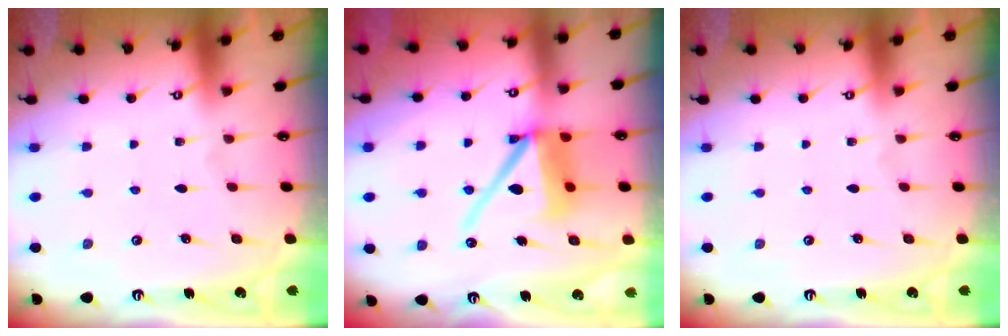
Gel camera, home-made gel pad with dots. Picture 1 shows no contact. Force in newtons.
{"total": 13.7, "press": 13.6, "slide": 1.6}
{"total": 0.0}